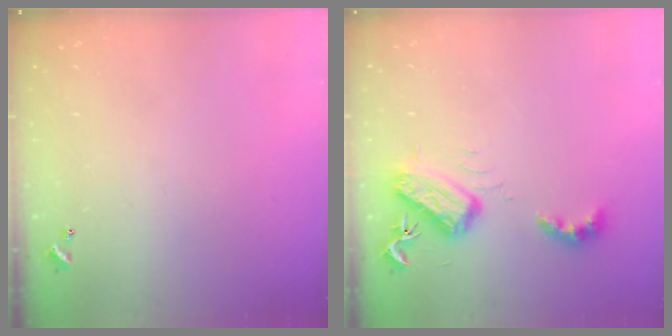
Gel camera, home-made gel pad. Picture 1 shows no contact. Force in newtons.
{"total": 6.9, "press": 6.9, "slide": 0.1}